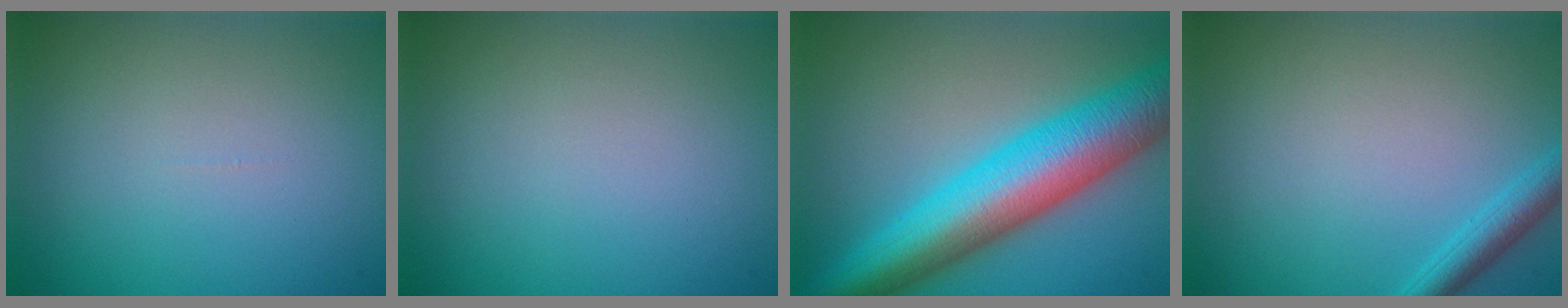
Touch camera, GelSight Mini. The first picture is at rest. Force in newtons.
{"total": 0.0}
{"total": 11.2, "press": 11.2, "slide": 0.1}
{"total": 2.4, "press": 2.4, "slide": 0.1}